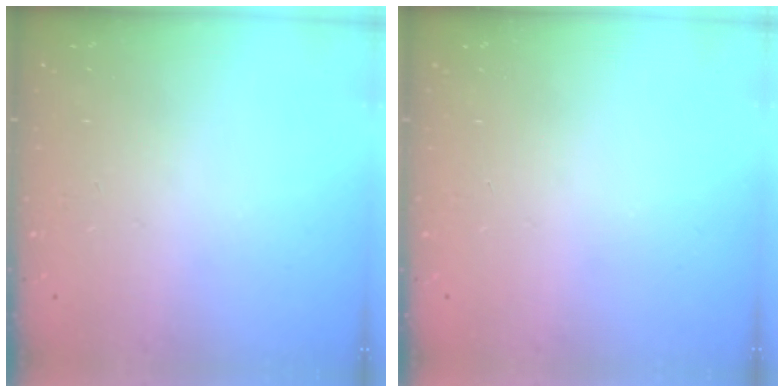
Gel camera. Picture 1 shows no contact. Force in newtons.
{"total": 0.0}